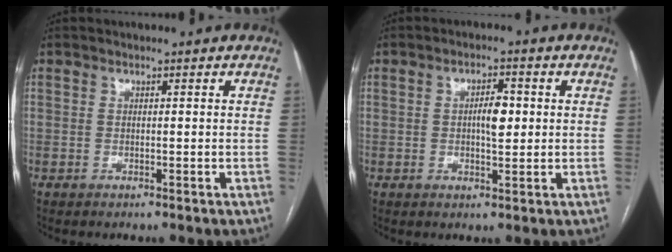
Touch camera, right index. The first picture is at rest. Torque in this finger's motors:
{"motor_torque": [0.03, -0.01, 0.09, 0.02]}